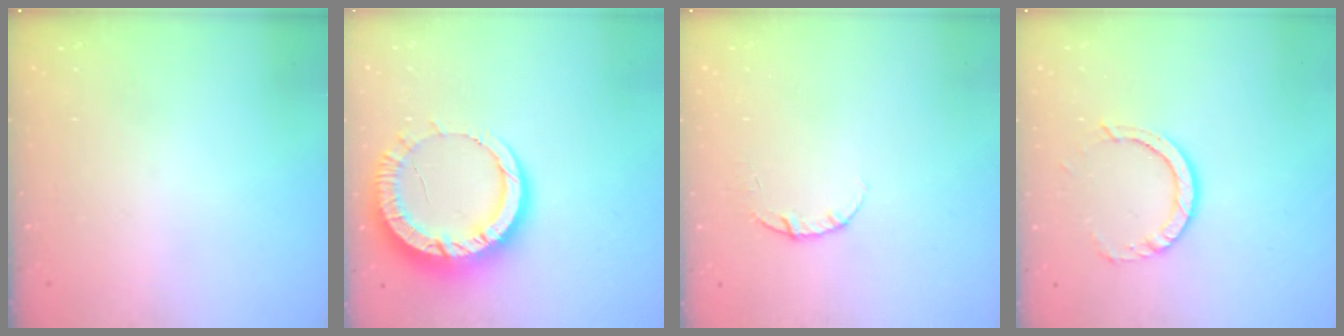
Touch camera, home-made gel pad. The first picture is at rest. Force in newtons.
{"total": 14.2, "press": 14.1, "slide": 1.5}
{"total": 3.8, "press": 3.8, "slide": 0.3}
{"total": 8.6, "press": 8.5, "slide": 1.3}